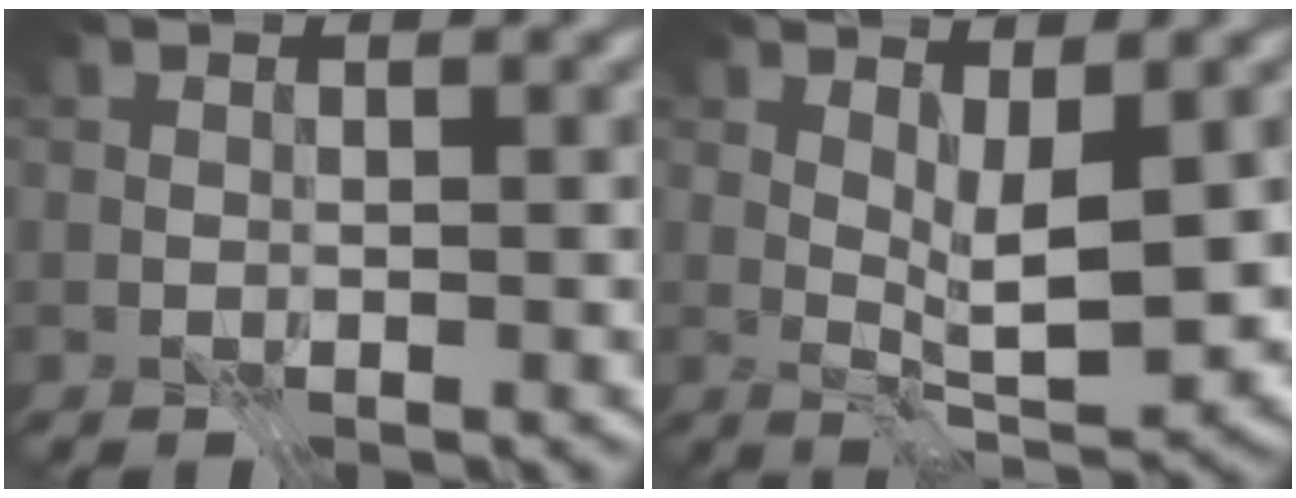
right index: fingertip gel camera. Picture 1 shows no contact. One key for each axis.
{"total": 4.5, "fx": 0.7, "fy": 1.1, "fz": 4.3, "tx": -0.072, "ty": -0.011, "tz": 0.014}